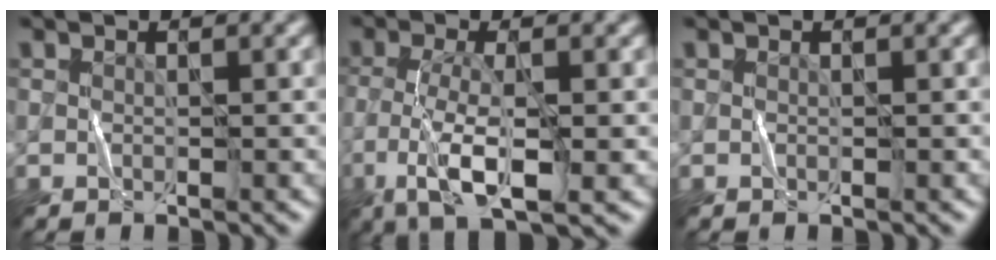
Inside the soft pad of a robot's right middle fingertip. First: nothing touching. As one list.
[{"total": 5.8, "force": [-2.2, 1.5, 5.1], "torque": [-0.104, 0.000, -0.042]}, {"total": 0.0}]